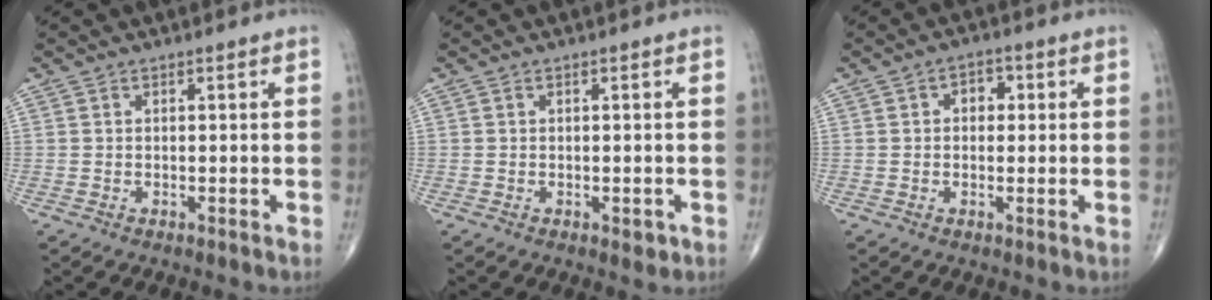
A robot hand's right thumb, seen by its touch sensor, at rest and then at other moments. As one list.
[{"total": 1.4, "force": [-0.5, 0.7, 1.1], "torque": [-0.004, -0.001, -0.005]}, {"total": 3.5, "force": [0.6, 2.6, 2.3], "torque": [-0.013, 0.009, 0.003]}]